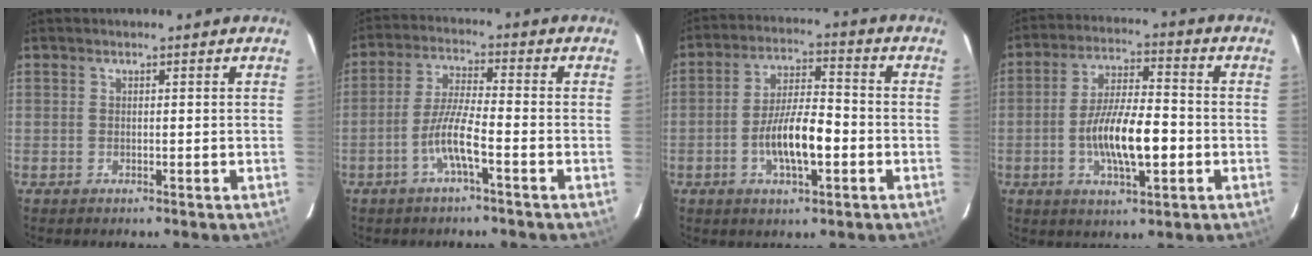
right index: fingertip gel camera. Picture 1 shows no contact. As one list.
[{"total": 6.7, "force": [-3.2, 0.2, 5.8], "torque": [-0.123, 0.004, -0.063]}, {"total": 10.0, "force": [-3.0, 2.9, 9.0], "torque": [-0.175, 0.002, -0.052]}, {"total": 12.1, "force": [-2.9, 3.5, 11.3], "torque": [-0.215, -0.003, -0.050]}]